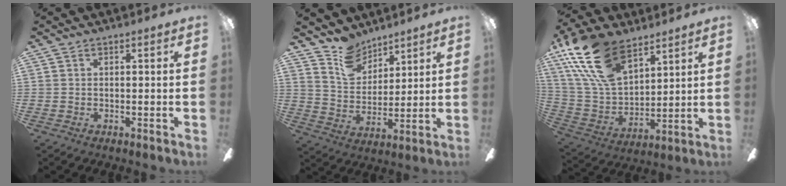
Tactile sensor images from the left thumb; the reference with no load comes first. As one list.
[{"total": 10.7, "force": [8.5, 6.0, 2.4], "torque": [-0.053, -0.051, 0.165]}, {"total": 21.2, "force": [12.9, 10.9, 12.7], "torque": [-0.284, -0.054, 0.235]}]